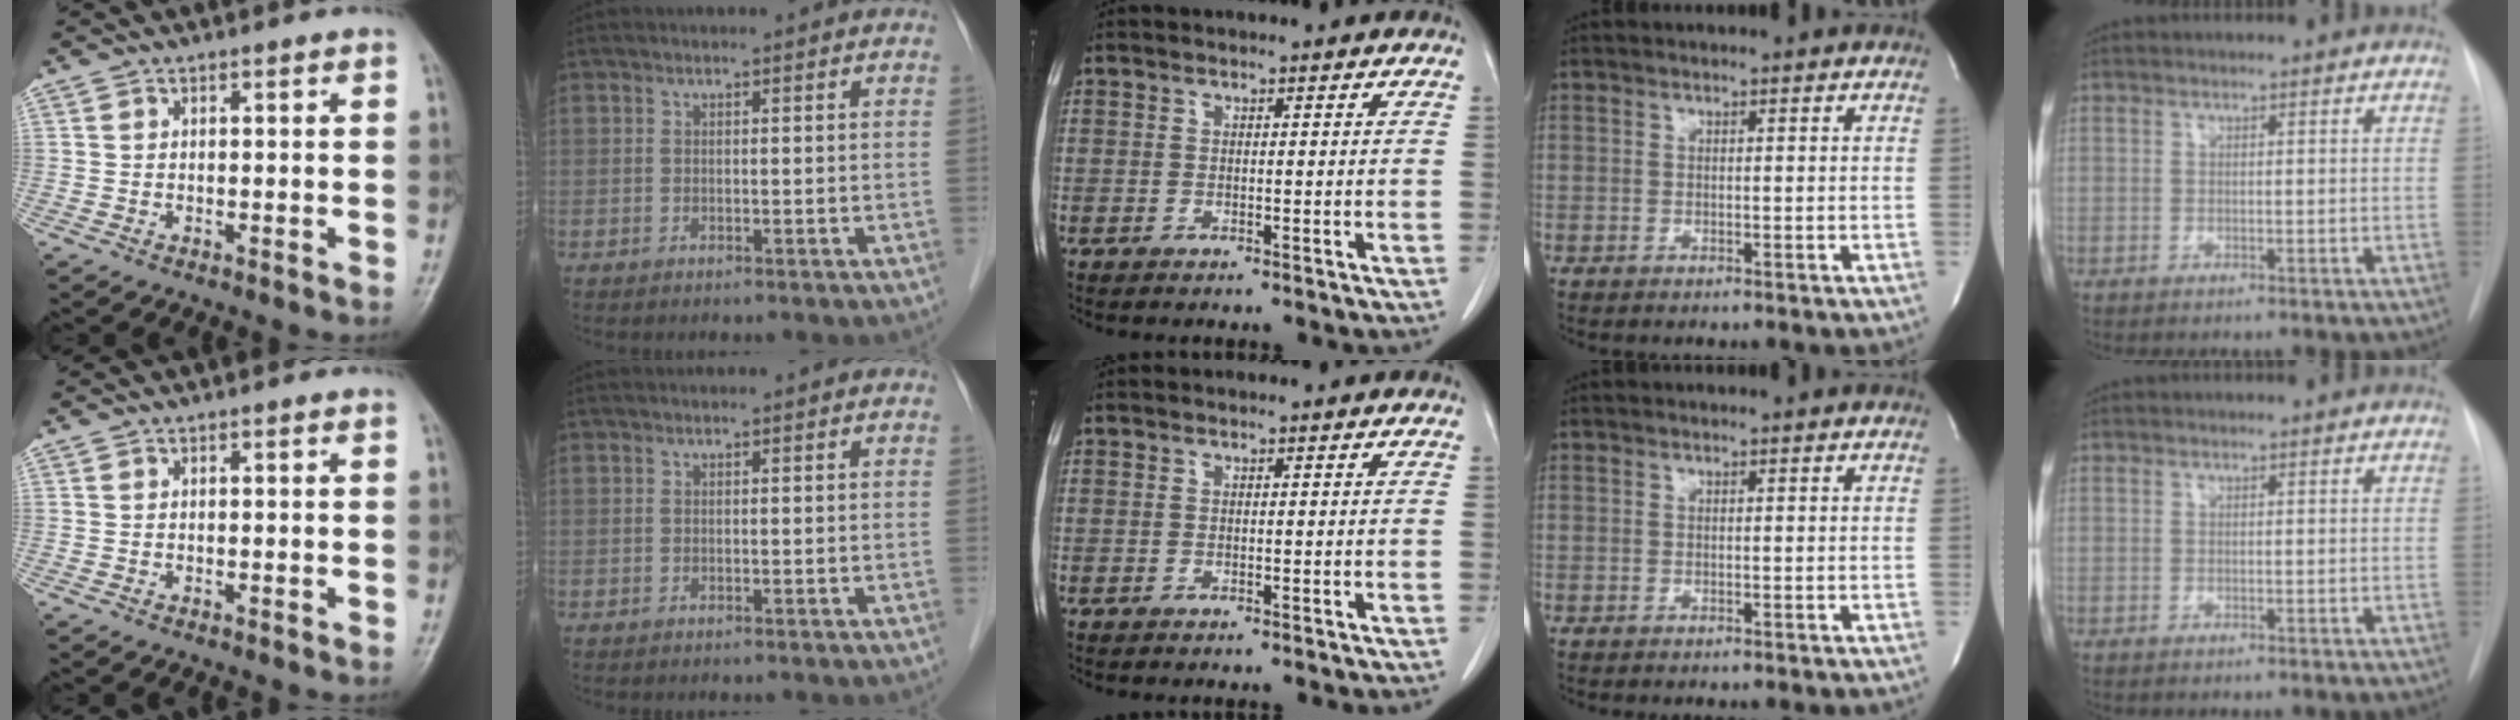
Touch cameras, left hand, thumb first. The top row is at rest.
{}